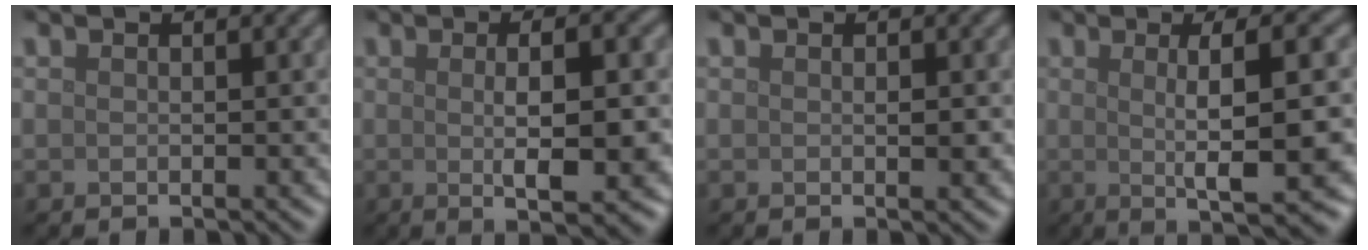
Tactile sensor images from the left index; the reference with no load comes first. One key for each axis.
{"total": 6.3, "fx": -0.2, "fy": 1.5, "fz": 6.1, "tx": -0.085, "ty": -0.001, "tz": 0.001}
{"total": 0.8, "fx": 0.0, "fy": 0.3, "fz": 0.7, "tx": -0.011, "ty": -0.002, "tz": 0.001}
{"total": 8.8, "fx": 0.1, "fy": 1.8, "fz": 8.6, "tx": -0.116, "ty": 0.009, "tz": 0.001}